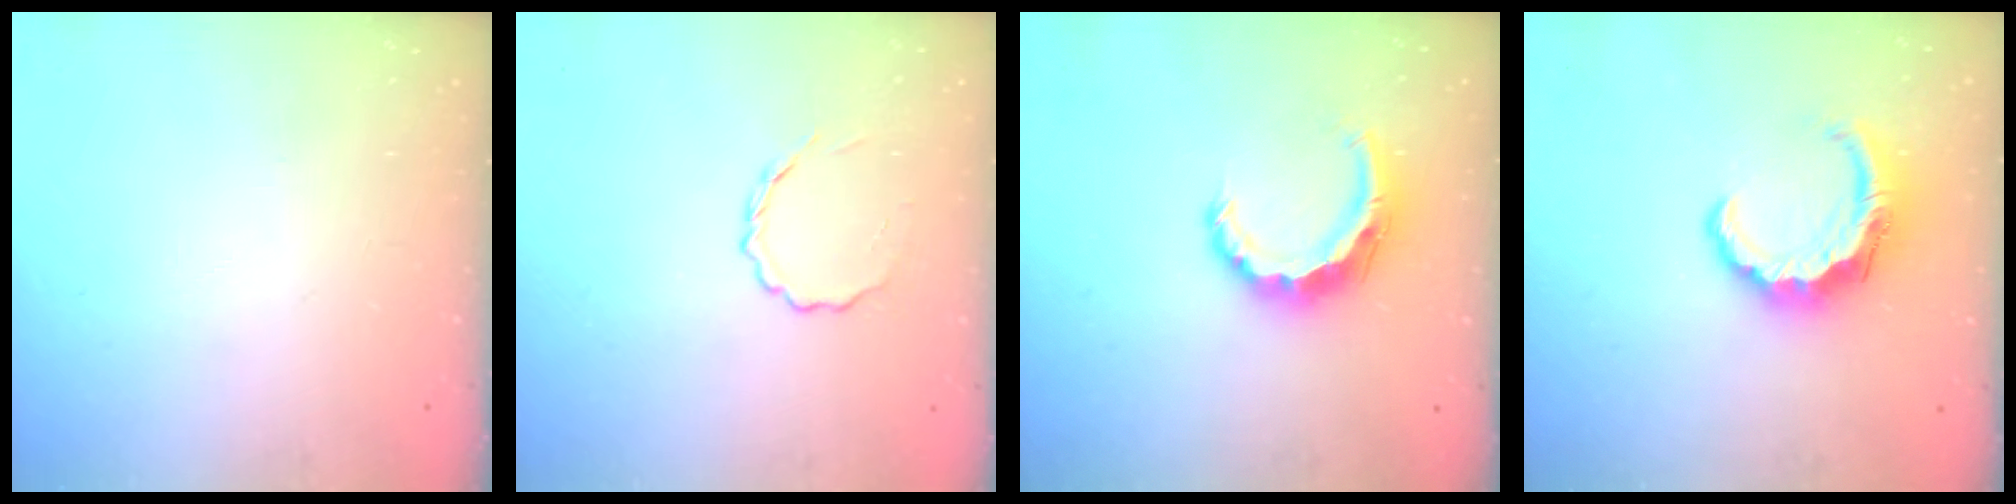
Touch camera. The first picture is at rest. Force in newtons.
{"total": 4.3, "press": 4.1, "slide": 1.4}
{"total": 8.6, "press": 8.5, "slide": 1.4}
{"total": 8.7, "press": 8.6, "slide": 1.4}